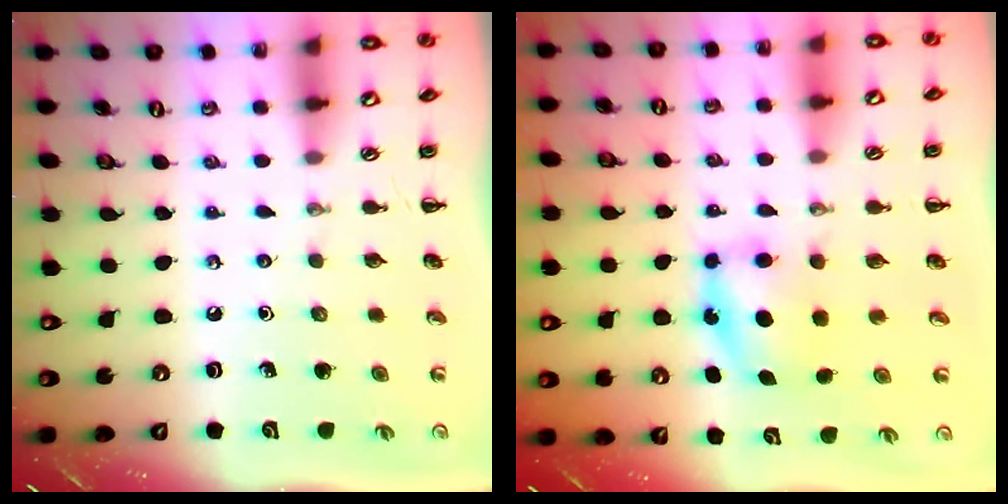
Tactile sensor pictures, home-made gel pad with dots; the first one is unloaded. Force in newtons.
{"total": 5.2, "press": 5.2, "slide": 0.8}